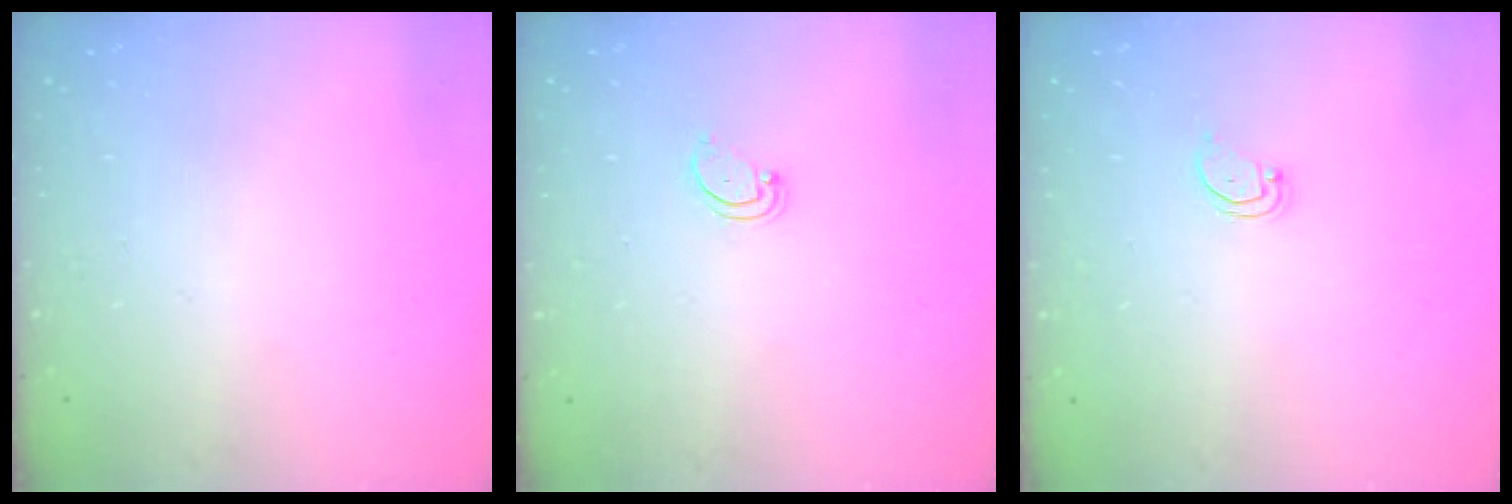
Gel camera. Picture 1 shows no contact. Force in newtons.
{"total": 2.2, "press": 2.2, "slide": 0.2}
{"total": 1.8, "press": 1.7, "slide": 0.2}